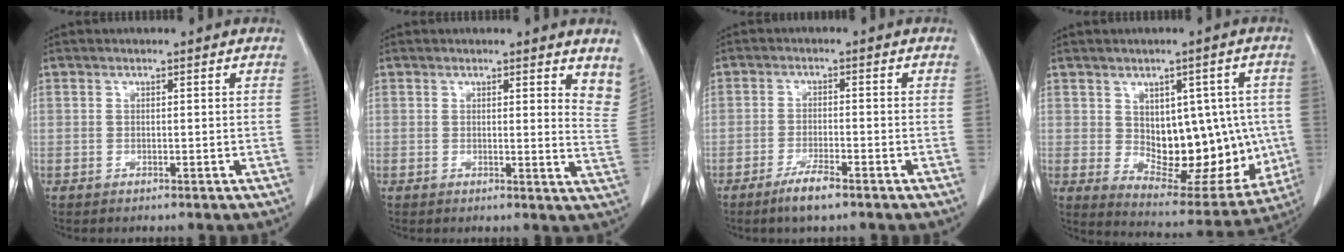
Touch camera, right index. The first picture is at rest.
{"total": 5.8, "force": [4.7, 1.1, 3.2], "torque": [-0.028, -0.027, 0.028]}
{"total": 4.2, "force": [-3.0, 0.4, 2.9], "torque": [-0.060, -0.006, -0.055]}
{"total": 16.2, "force": [-0.2, 8.7, 13.7], "torque": [-0.179, 0.007, 0.029]}